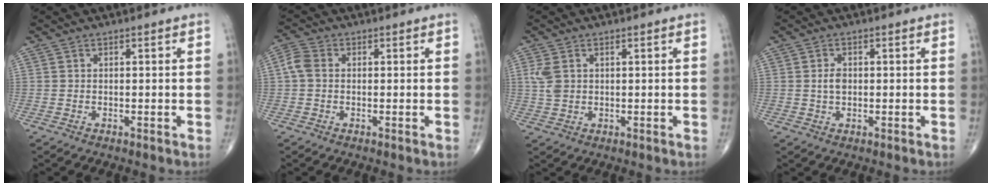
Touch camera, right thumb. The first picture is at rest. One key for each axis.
{"total": 3.5, "fx": 0.1, "fy": 2.6, "fz": 2.3, "tx": -0.053, "ty": 0.011, "tz": -0.005}
{"total": 3.7, "fx": 1.0, "fy": 2.6, "fz": 2.5, "tx": -0.057, "ty": 0.000, "tz": 0.023}
{"total": 3.2, "fx": 0.1, "fy": 2.0, "fz": 2.5, "tx": -0.047, "ty": 0.001, "tz": 0.002}